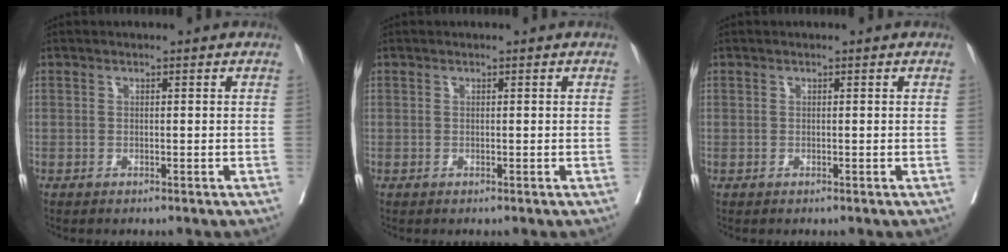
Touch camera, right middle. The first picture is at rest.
{"total": 0.0}
{"total": 0.0}